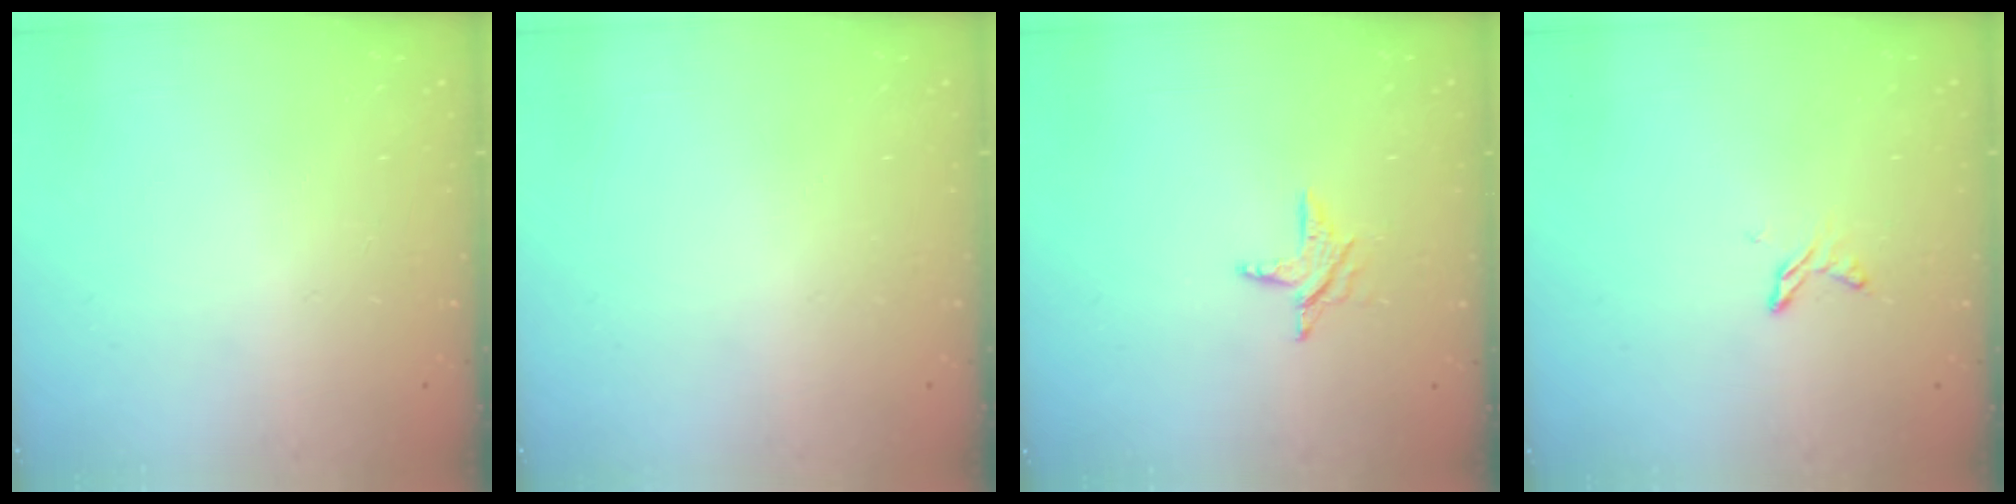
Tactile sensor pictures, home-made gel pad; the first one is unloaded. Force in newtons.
{"total": 0.0}
{"total": 6.2, "press": 6.2, "slide": 0.3}
{"total": 4.2, "press": 4.1, "slide": 0.4}